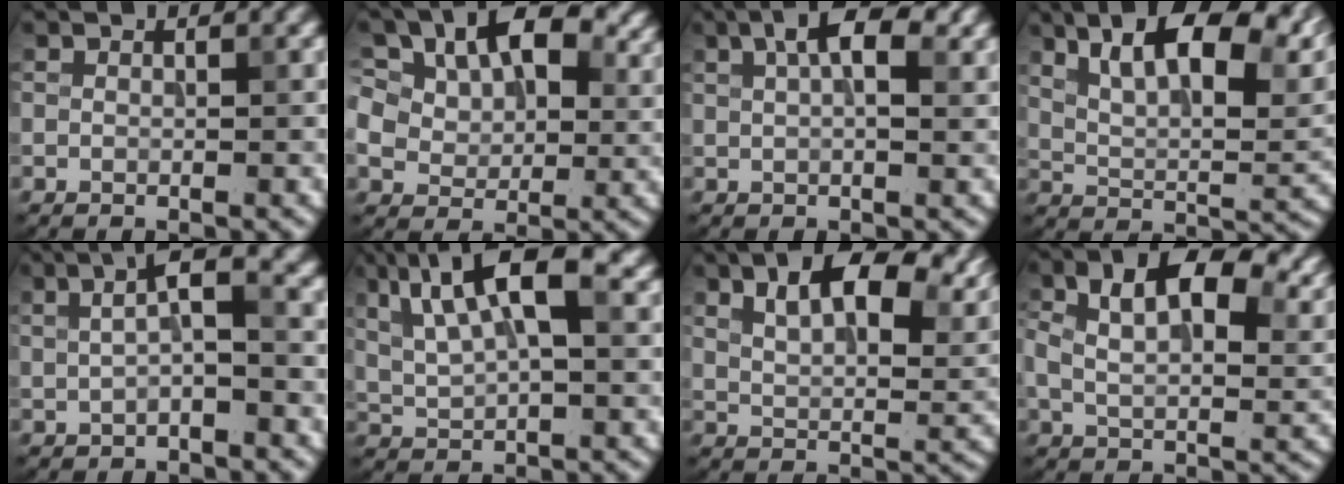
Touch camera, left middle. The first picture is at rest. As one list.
[{"total": 15.2, "force": [6.2, 9.8, 9.8], "torque": [-0.159, 0.034, 0.092]}, {"total": 4.3, "force": [1.7, 1.7, 3.6], "torque": [-0.063, 0.007, 0.028]}, {"total": 12.2, "force": [6.8, 4.1, 9.3], "torque": [-0.147, 0.017, 0.116]}, {"total": 3.7, "force": [0.4, 0.8, 3.6], "torque": [-0.066, 0.013, 0.004]}, {"total": 9.5, "force": [3.9, 3.4, 7.9], "torque": [-0.160, 0.019, 0.068]}, {"total": 10.7, "force": [5.9, 4.7, 7.6], "torque": [-0.121, 0.014, 0.097]}, {"total": 11.6, "force": [5.0, 5.9, 8.7], "torque": [-0.147, 0.006, 0.082]}]